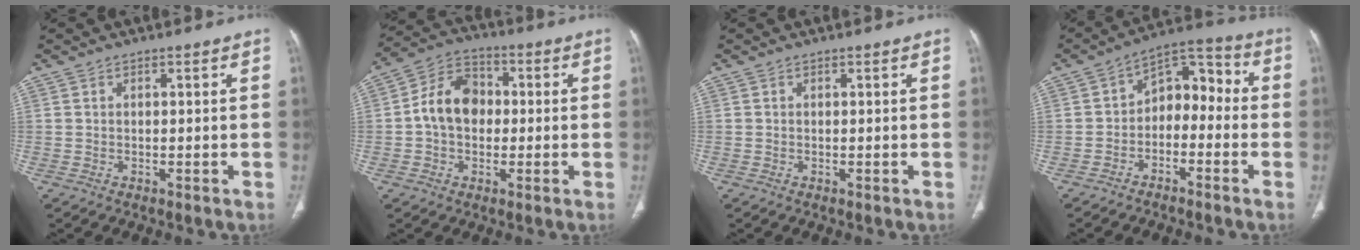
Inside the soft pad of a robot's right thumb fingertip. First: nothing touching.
{"total": 10.3, "force": [-0.1, 7.8, 6.6], "torque": [-0.099, 0.028, -0.013]}
{"total": 0.0}
{"total": 9.6, "force": [-2.2, 6.7, 6.5], "torque": [-0.060, 0.056, -0.051]}